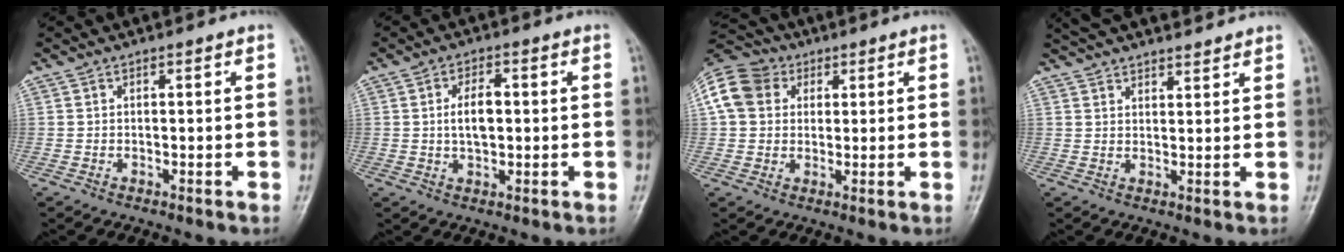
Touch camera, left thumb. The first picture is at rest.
{"total": 5.2, "force": [0.4, 2.8, 4.4], "torque": [-0.078, 0.005, 0.006]}
{"total": 12.2, "force": [3.7, 9.8, 6.2], "torque": [-0.116, 0.021, 0.057]}
{"total": 10.2, "force": [9.0, 2.8, 3.9], "torque": [-0.041, 0.005, 0.146]}